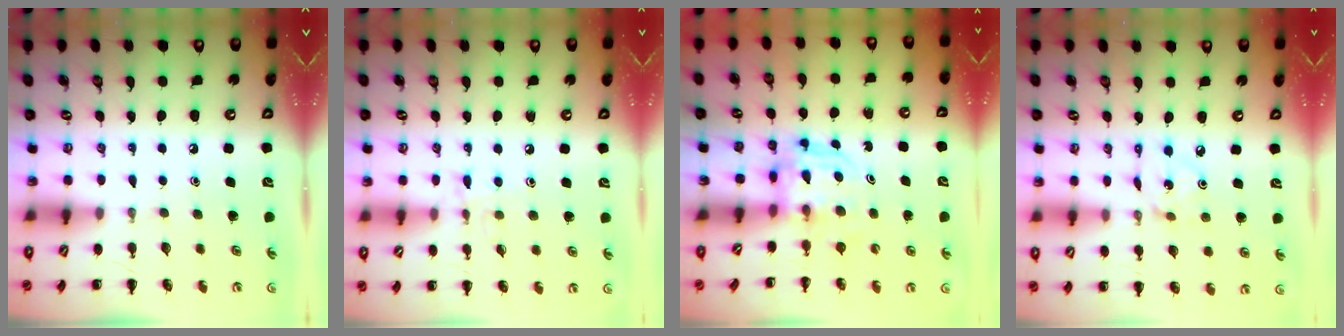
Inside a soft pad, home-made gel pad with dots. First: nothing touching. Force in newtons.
{"total": 6.7, "press": 6.5, "slide": 1.7}
{"total": 3.6, "press": 3.6, "slide": 0.2}
{"total": 2.2, "press": 2.2, "slide": 0.4}